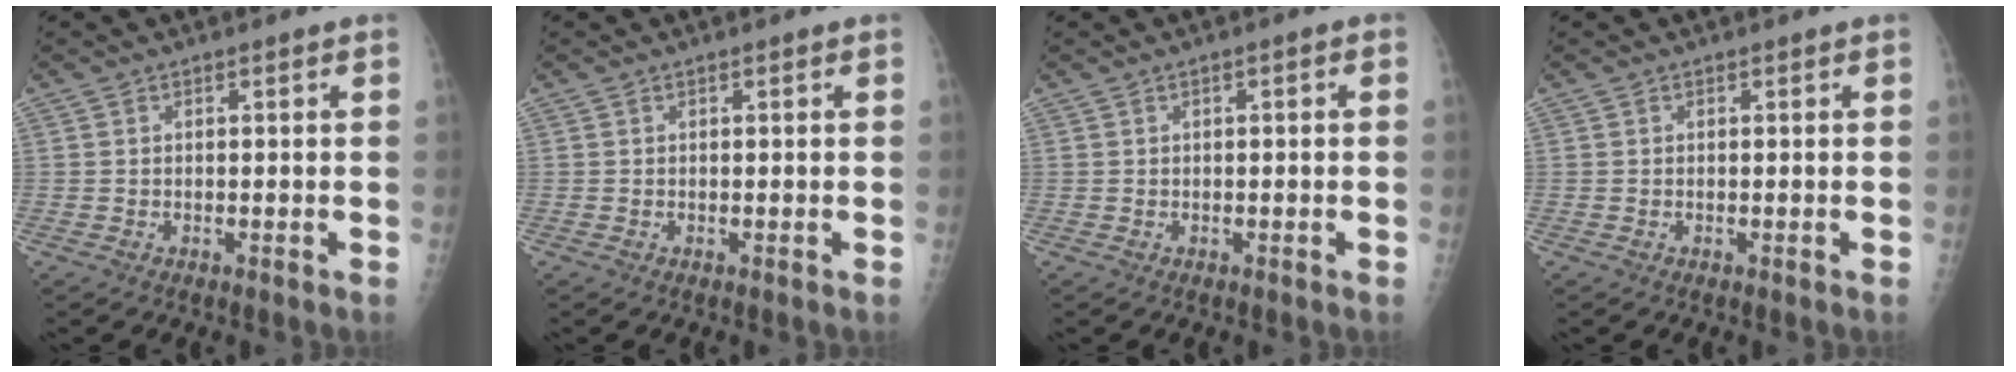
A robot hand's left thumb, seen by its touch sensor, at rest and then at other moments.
{"total": 0.0}
{"total": 1.1, "force": [0.1, 0.4, 1.0], "torque": [-0.015, 0.003, 0.000]}
{"total": 0.0}